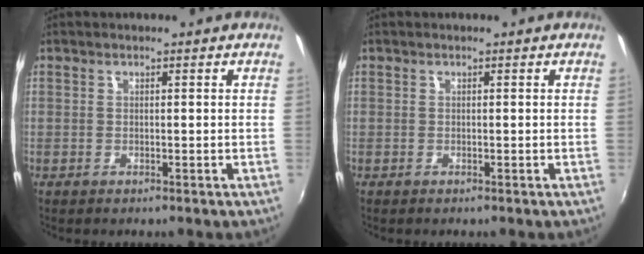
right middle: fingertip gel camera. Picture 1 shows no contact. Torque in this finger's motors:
{"motor_torque": [0.04, 0.03, -0.01, 0.00]}